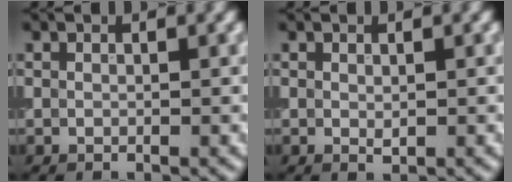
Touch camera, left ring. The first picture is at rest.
{"total": 0.5, "force": [0.1, 0.3, 0.4], "torque": [-0.006, -0.002, 0.002]}